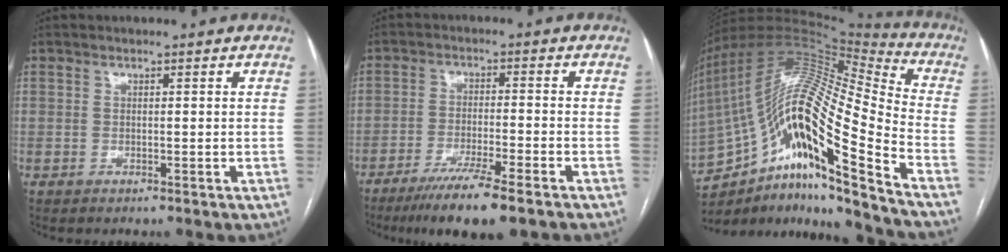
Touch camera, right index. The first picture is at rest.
{"total": 10.2, "force": [-7.4, 0.1, 7.0], "torque": [-0.109, -0.025, -0.120]}
{"total": 23.6, "force": [-13.2, 2.2, 19.5], "torque": [-0.356, 0.017, -0.233]}